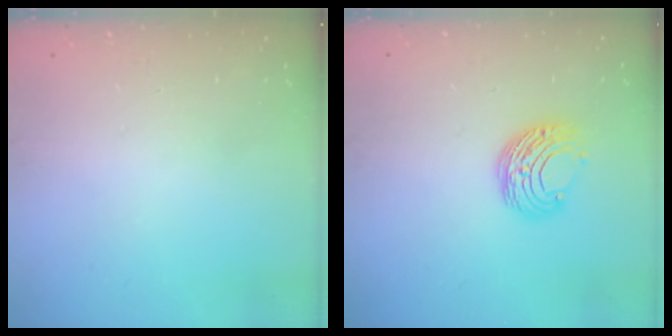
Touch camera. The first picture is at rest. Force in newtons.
{"total": 9.5, "press": 9.5, "slide": 0.6}